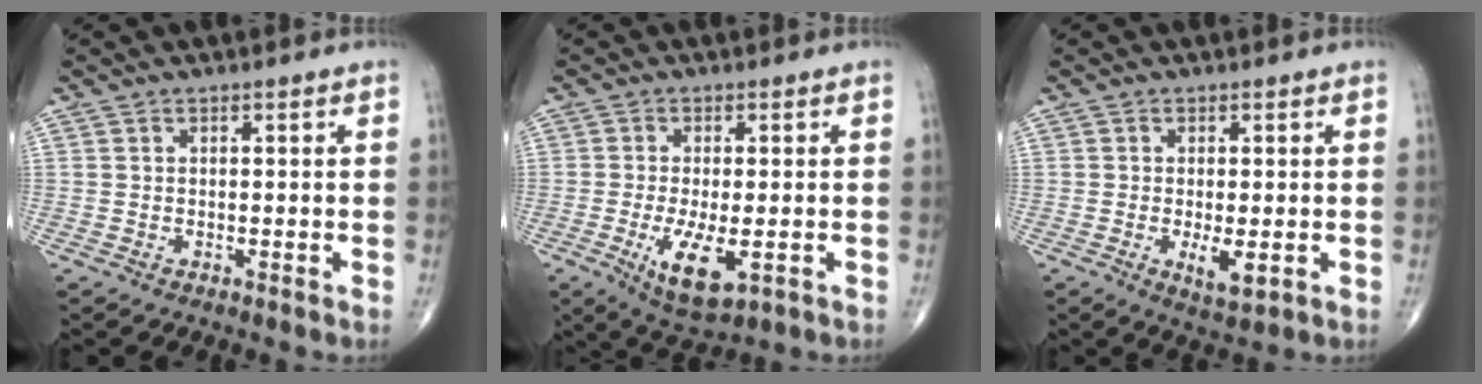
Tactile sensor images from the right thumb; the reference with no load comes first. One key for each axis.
{"total": 8.7, "fx": -2.5, "fy": 3.3, "fz": 7.6, "tx": -0.132, "ty": -0.019, "tz": -0.035}
{"total": 4.6, "fx": -1.0, "fy": 1.6, "fz": 4.1, "tx": -0.068, "ty": -0.011, "tz": -0.014}